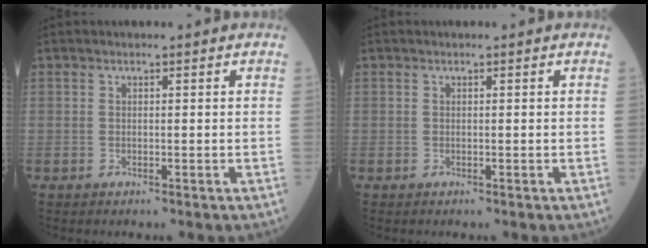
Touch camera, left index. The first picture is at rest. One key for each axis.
{"total": 0.0}